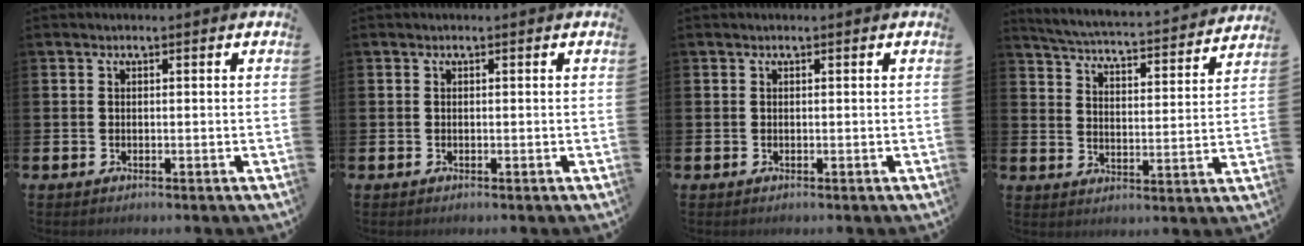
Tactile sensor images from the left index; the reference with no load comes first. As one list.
[{"total": 0.0}, {"total": 0.0}, {"total": 4.8, "force": [4.7, 0.1, 0.9], "torque": [-0.044, -0.044, 0.076]}]